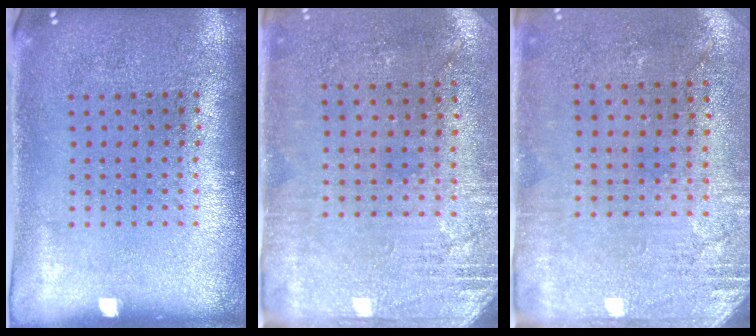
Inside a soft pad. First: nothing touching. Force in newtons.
{"total": 2.8, "press": 2.4, "slide": 1.5}
{"total": 2.8, "press": 2.3, "slide": 1.6}